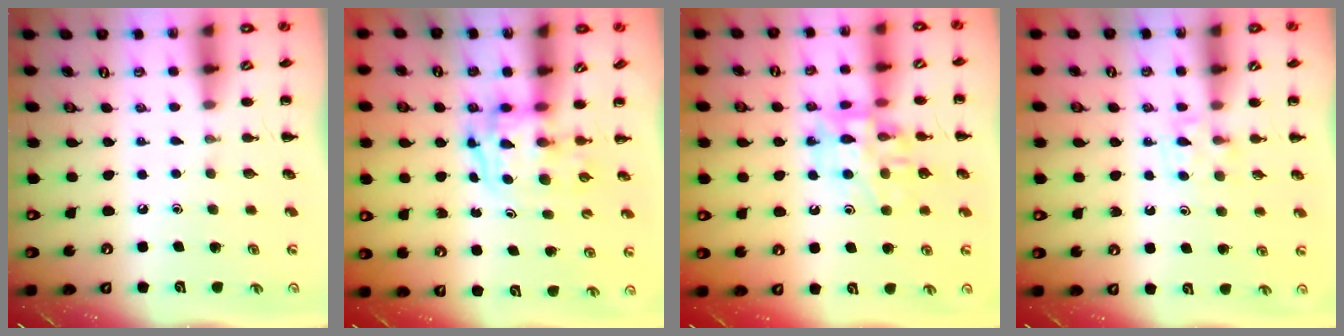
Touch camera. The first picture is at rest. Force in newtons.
{"total": 3.2, "press": 3.1, "slide": 0.6}
{"total": 12.8, "press": 12.6, "slide": 1.8}
{"total": 5.2, "press": 5.0, "slide": 1.5}